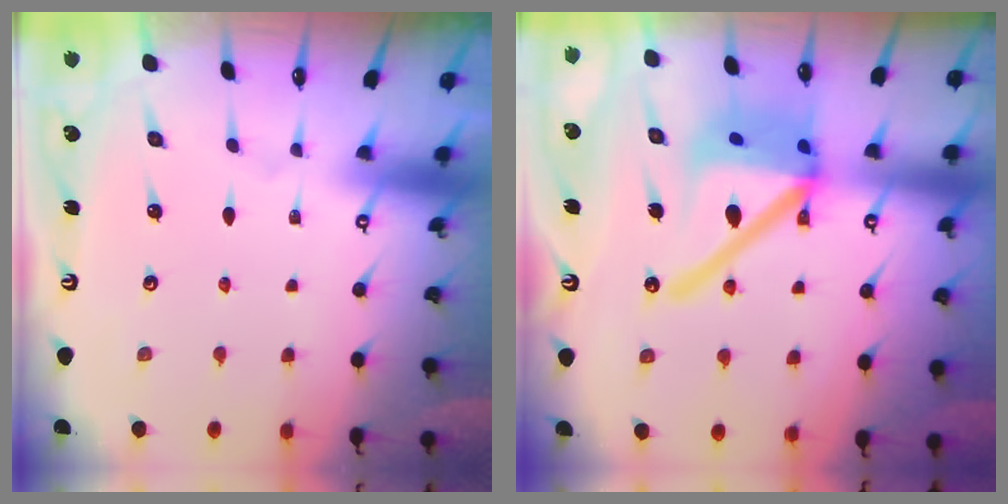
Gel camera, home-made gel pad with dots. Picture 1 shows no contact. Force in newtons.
{"total": 20.7, "press": 20.6, "slide": 2.6}